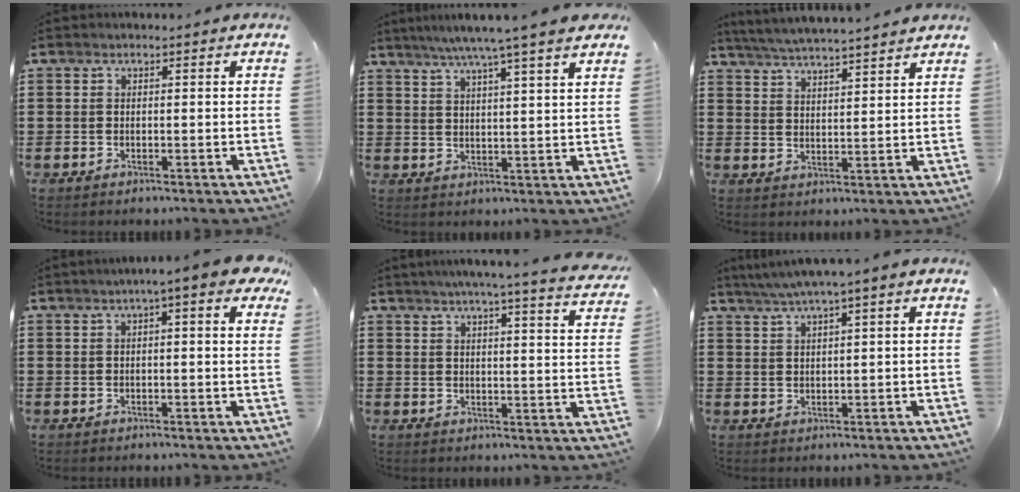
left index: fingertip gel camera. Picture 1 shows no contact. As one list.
[{"total": 6.2, "force": [4.9, -1.0, 3.7], "torque": [-0.084, -0.017, 0.083]}, {"total": 4.7, "force": [4.6, -0.6, 1.0], "torque": [-0.036, -0.025, 0.080]}, {"total": 3.7, "force": [1.6, 0.3, 3.3], "torque": [-0.058, 0.000, 0.026]}, {"total": 4.7, "force": [4.2, -0.9, 1.8], "torque": [-0.043, -0.028, 0.068]}, {"total": 2.6, "force": [1.3, 0.0, 2.2], "torque": [-0.044, 0.001, 0.023]}]